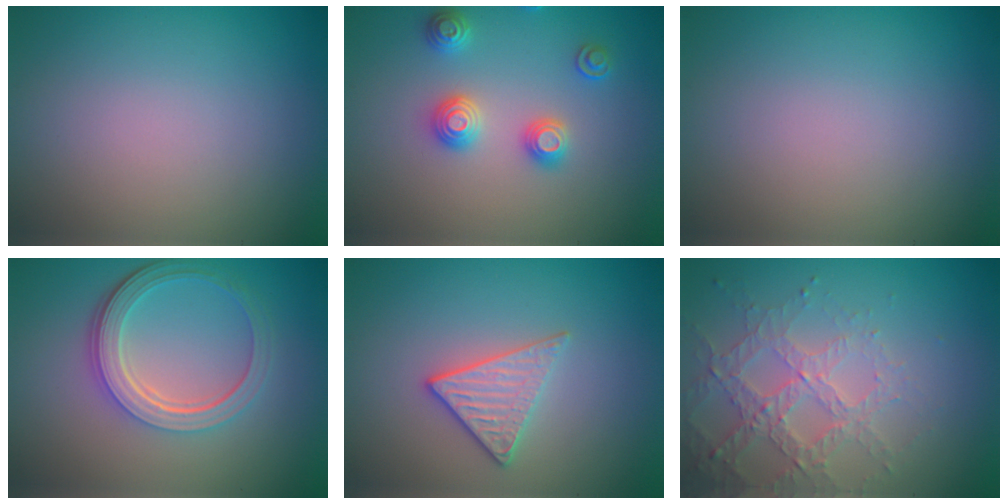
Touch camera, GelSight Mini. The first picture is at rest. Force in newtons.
{"total": 2.8, "press": 2.8, "slide": 0.2}
{"total": 0.0}
{"total": 5.2, "press": 3.9, "slide": 3.4}
{"total": 2.7, "press": 2.5, "slide": 1.1}
{"total": 3.1, "press": 3.1, "slide": 0.6}